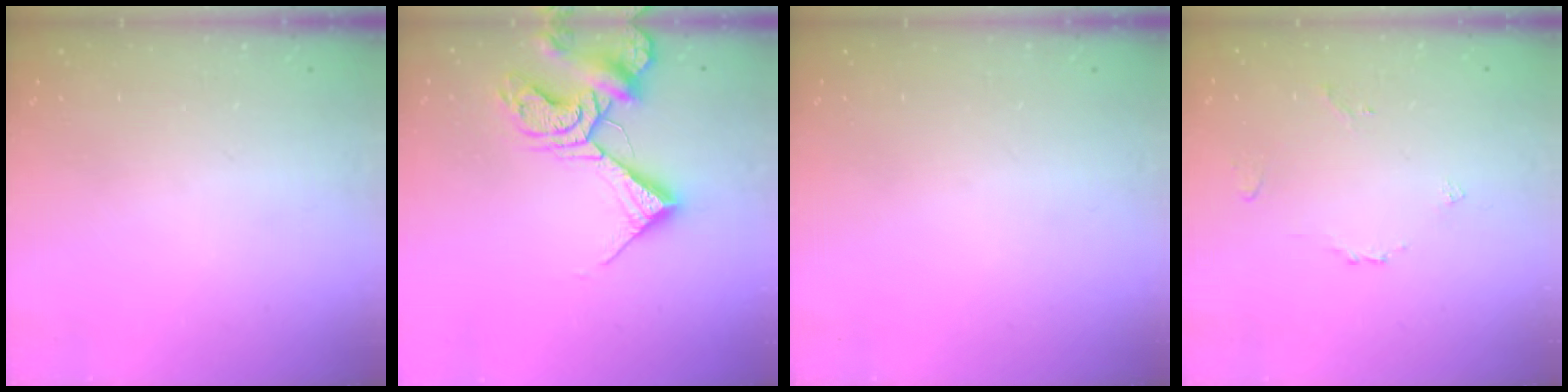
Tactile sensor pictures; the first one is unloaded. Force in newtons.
{"total": 11.6, "press": 11.6, "slide": 1.4}
{"total": 0.0}
{"total": 3.0, "press": 3.0, "slide": 0.7}